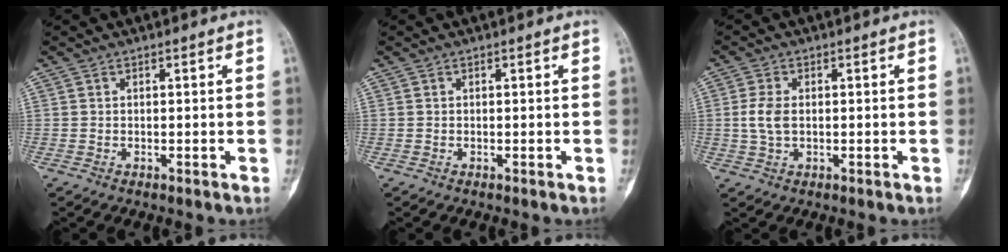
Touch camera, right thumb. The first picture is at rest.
{"total": 0.0}
{"total": 4.3, "force": [0.1, 2.5, 3.4], "torque": [-0.079, 0.005, 0.001]}